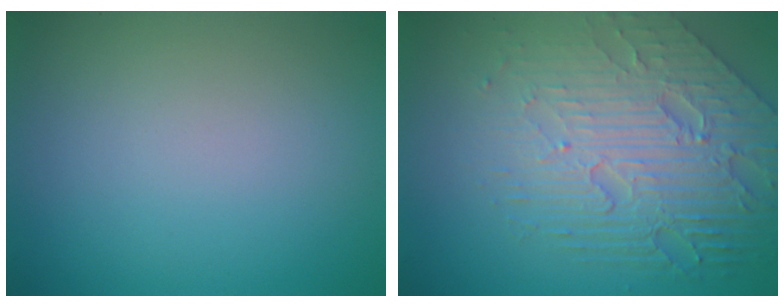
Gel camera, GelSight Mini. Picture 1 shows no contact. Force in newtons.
{"total": 8.3, "press": 5.6, "slide": 6.1}